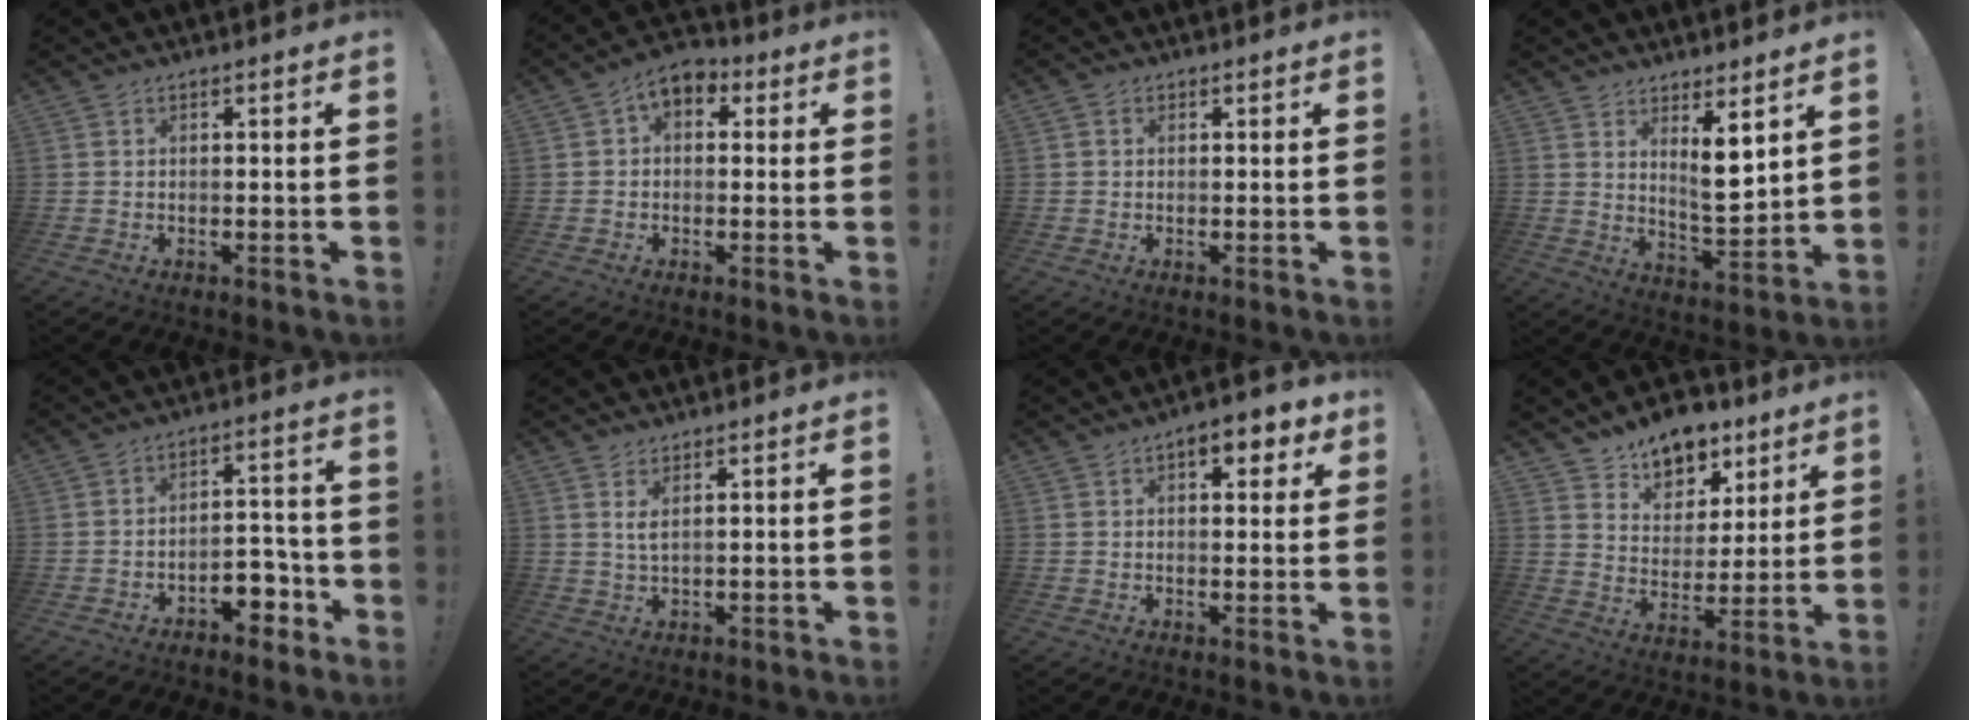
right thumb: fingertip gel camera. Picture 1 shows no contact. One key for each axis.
{"total": 6.2, "fx": 1.6, "fy": 4.5, "fz": 4.0, "tx": -0.064, "ty": 0.004, "tz": 0.035}
{"total": 1.1, "fx": 0.3, "fy": 1.0, "fz": 0.3, "tx": 0.000, "ty": 0.001, "tz": 0.004}
{"total": 9.3, "fx": 4.6, "fy": 3.0, "fz": 7.5, "tx": -0.102, "ty": -0.041, "tz": 0.084}
{"total": 7.9, "fx": -4.7, "fy": 4.8, "fz": 4.2, "tx": -0.043, "ty": 0.035, "tz": -0.080}
{"total": 2.7, "fx": 1.6, "fy": 0.1, "fz": 2.2, "tx": -0.044, "ty": -0.008, "tz": 0.026}
{"total": 6.7, "fx": 3.4, "fy": 3.1, "fz": 4.8, "tx": -0.054, "ty": -0.009, "tz": 0.054}
{"total": 12.3, "fx": 9.4, "fy": 7.0, "fz": 3.5, "tx": -0.042, "ty": -0.070, "tz": 0.175}